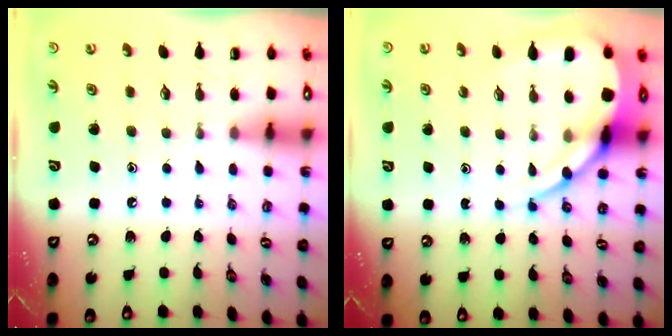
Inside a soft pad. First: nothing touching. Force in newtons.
{"total": 12.2, "press": 12.1, "slide": 1.5}